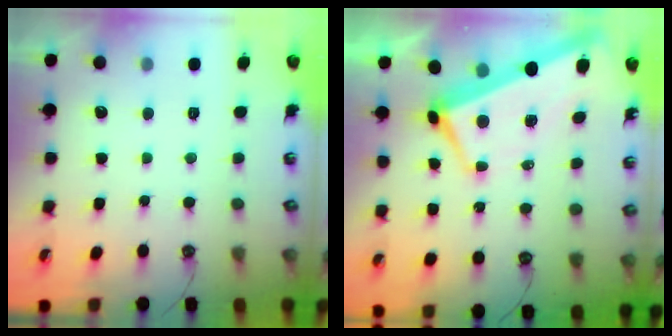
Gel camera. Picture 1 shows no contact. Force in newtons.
{"total": 1.8, "press": 1.2, "slide": 1.3}